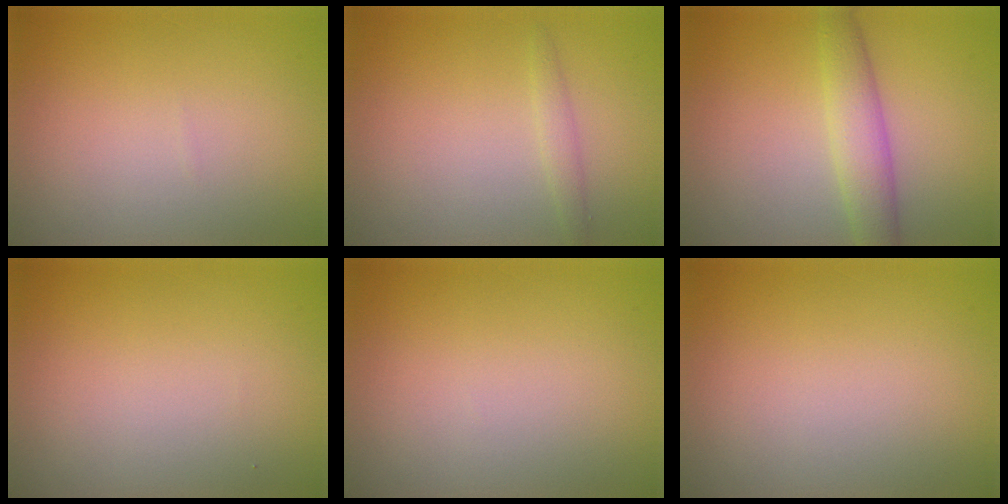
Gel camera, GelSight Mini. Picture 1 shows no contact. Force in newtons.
{"total": 1.1, "press": 1.1, "slide": 0.0}
{"total": 3.5, "press": 3.5, "slide": 0.0}
{"total": 0.0}
{"total": 0.0}
{"total": 0.0}